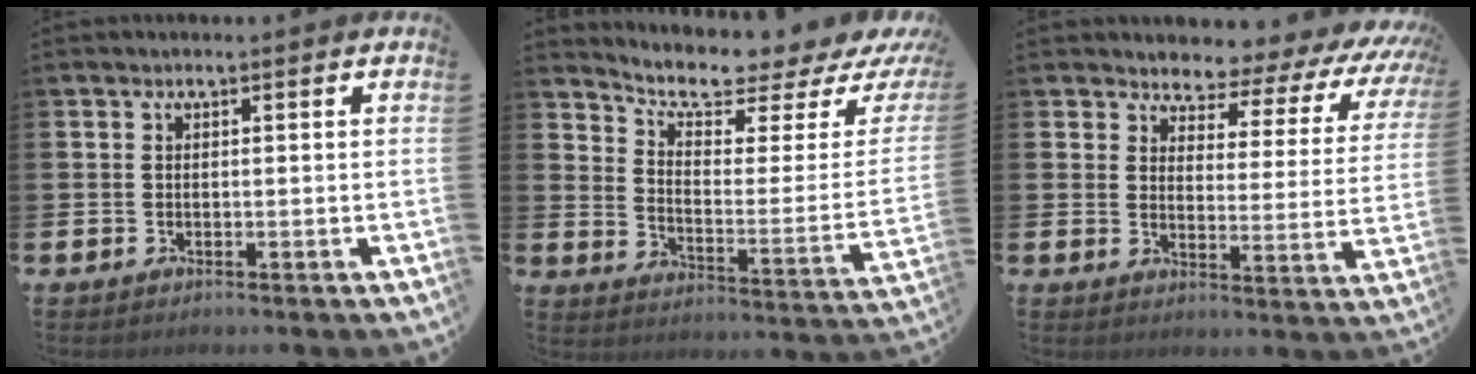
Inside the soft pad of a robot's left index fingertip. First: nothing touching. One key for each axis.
{"total": 6.5, "fx": 6.0, "fy": 1.0, "fz": 2.3, "tx": -0.053, "ty": -0.067, "tz": 0.091}
{"total": 3.4, "fx": 2.9, "fy": 1.6, "fz": 0.5, "tx": -0.015, "ty": -0.042, "tz": 0.035}